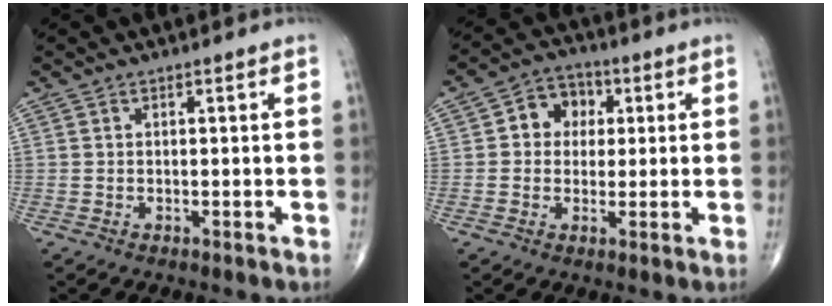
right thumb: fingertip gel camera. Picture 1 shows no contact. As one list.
[{"total": 7.1, "force": [1.3, 6.0, 3.5], "torque": [-0.023, 0.011, 0.012]}]